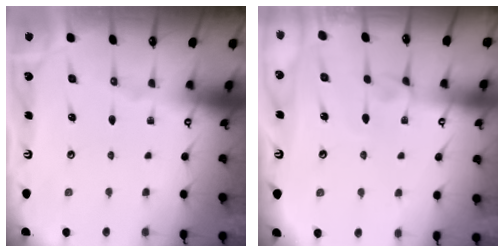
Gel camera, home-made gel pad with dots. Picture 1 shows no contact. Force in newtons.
{"total": 3.2, "press": 3.2, "slide": 0.2}